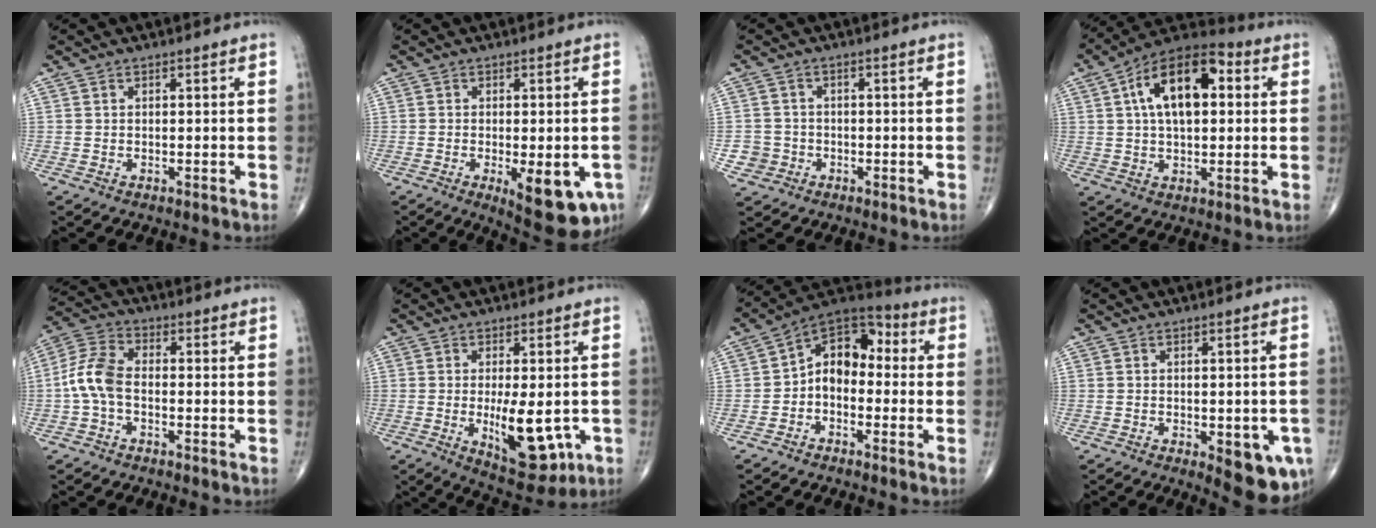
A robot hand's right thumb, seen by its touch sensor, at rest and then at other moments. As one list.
[{"total": 11.7, "force": [-4.3, 4.3, 10.0], "torque": [-0.120, -0.008, -0.048]}, {"total": 3.3, "force": [-1.2, 3.1, -0.1], "torque": [0.015, 0.012, -0.025]}, {"total": 15.9, "force": [3.4, 8.2, 13.1], "torque": [-0.202, 0.026, 0.047]}, {"total": 7.8, "force": [-1.4, 4.5, 6.3], "torque": [-0.137, 0.024, -0.039]}, {"total": 12.0, "force": [-2.4, 5.1, 10.6], "torque": [-0.140, -0.020, -0.022]}, {"total": 10.5, "force": [-1.1, 7.2, 7.5], "torque": [-0.080, 0.042, -0.041]}, {"total": 9.8, "force": [-3.4, 3.9, 8.3], "torque": [-0.081, -0.002, -0.033]}]